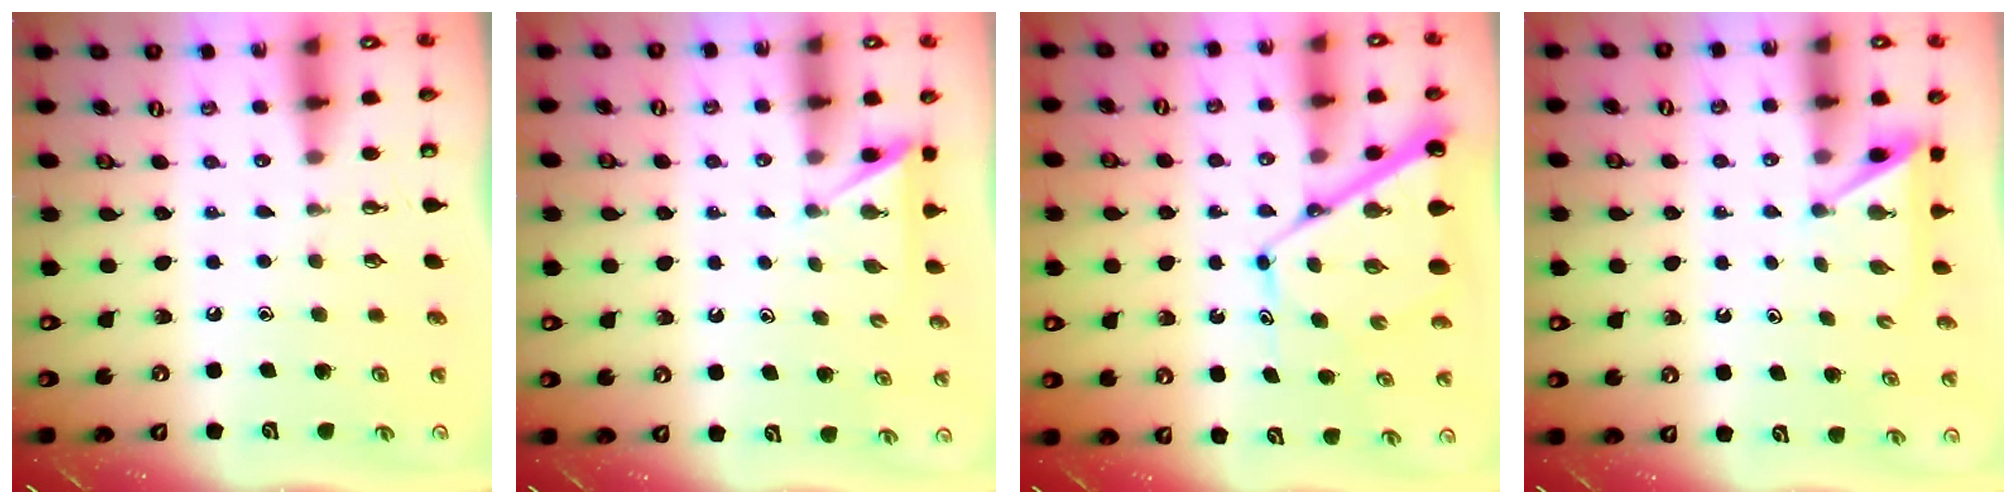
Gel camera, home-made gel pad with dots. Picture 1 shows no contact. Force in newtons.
{"total": 2.4, "press": 2.4, "slide": 0.4}
{"total": 10.5, "press": 10.5, "slide": 1.0}
{"total": 5.1, "press": 5.1, "slide": 0.3}